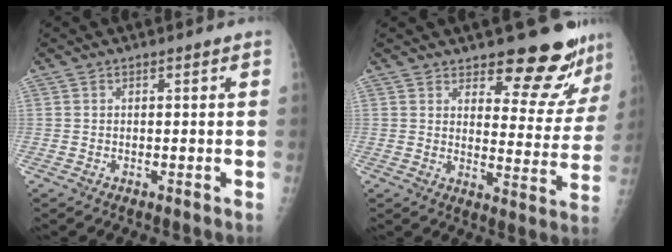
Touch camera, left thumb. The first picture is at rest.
{"total": 13.7, "force": [11.8, 4.2, 5.5], "torque": [-0.023, -0.098, 0.145]}